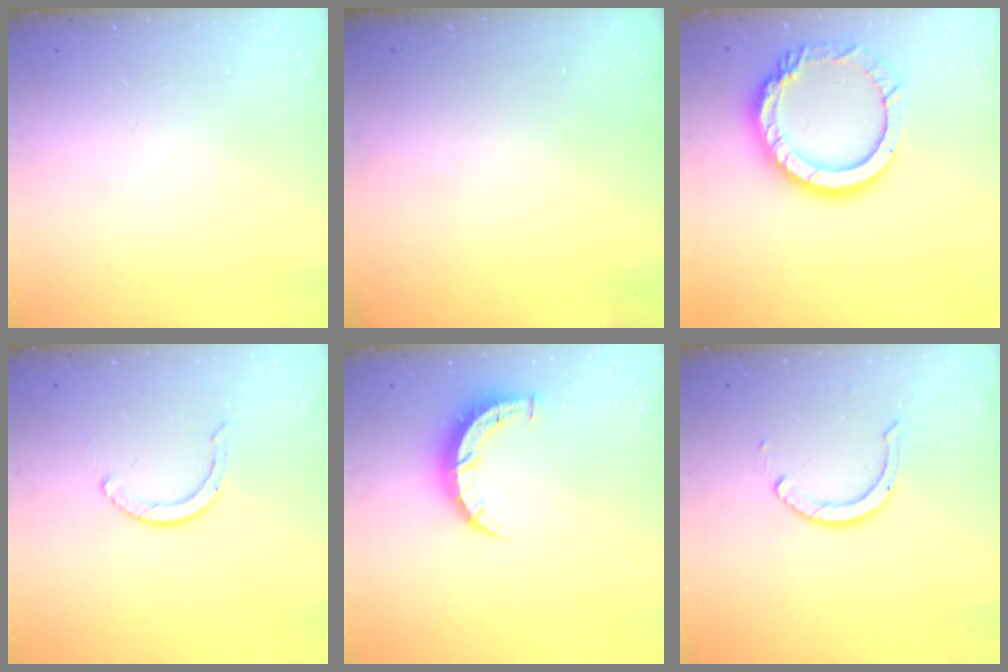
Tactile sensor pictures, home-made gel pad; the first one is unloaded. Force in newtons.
{"total": 0.0}
{"total": 14.2, "press": 14.1, "slide": 1.3}
{"total": 2.9, "press": 2.9, "slide": 0.4}
{"total": 6.7, "press": 6.7, "slide": 0.6}
{"total": 7.0, "press": 6.9, "slide": 0.8}